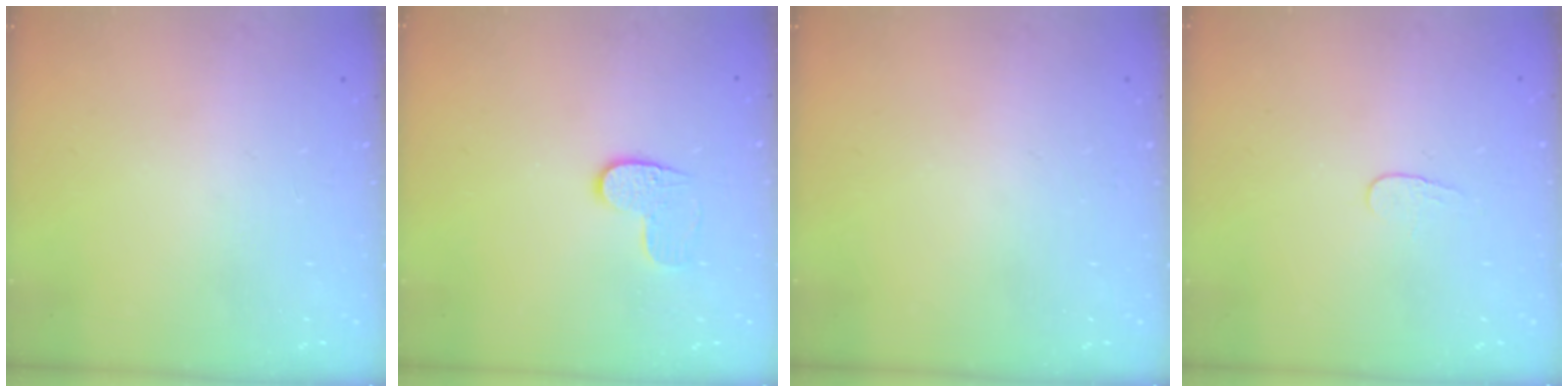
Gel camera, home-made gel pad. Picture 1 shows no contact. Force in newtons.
{"total": 6.1, "press": 6.1, "slide": 0.5}
{"total": 0.0}
{"total": 3.5, "press": 3.4, "slide": 0.4}